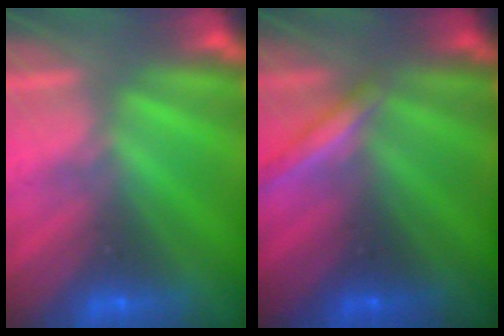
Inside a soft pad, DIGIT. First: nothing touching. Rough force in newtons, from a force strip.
{"total": 1.9}